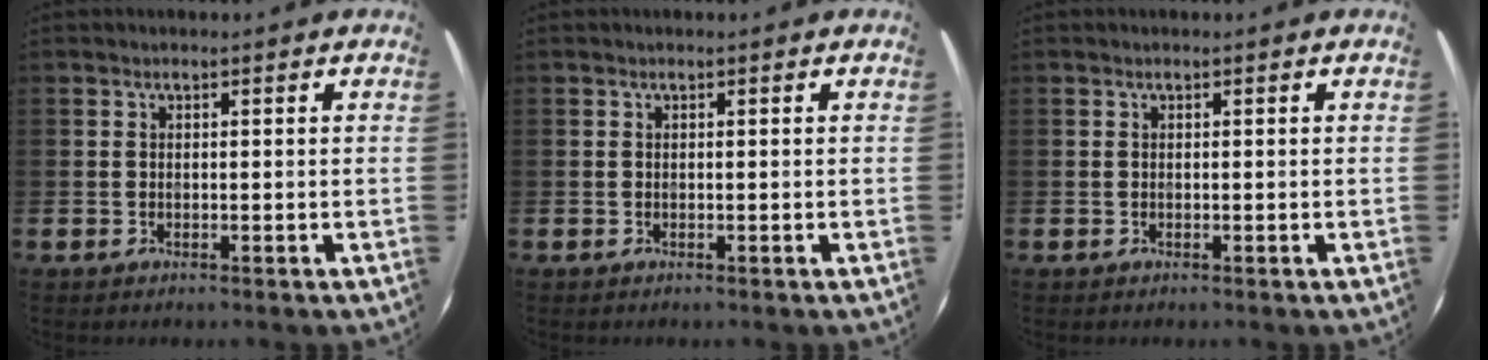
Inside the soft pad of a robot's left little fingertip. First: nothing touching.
{"total": 0.0}
{"total": 0.0}